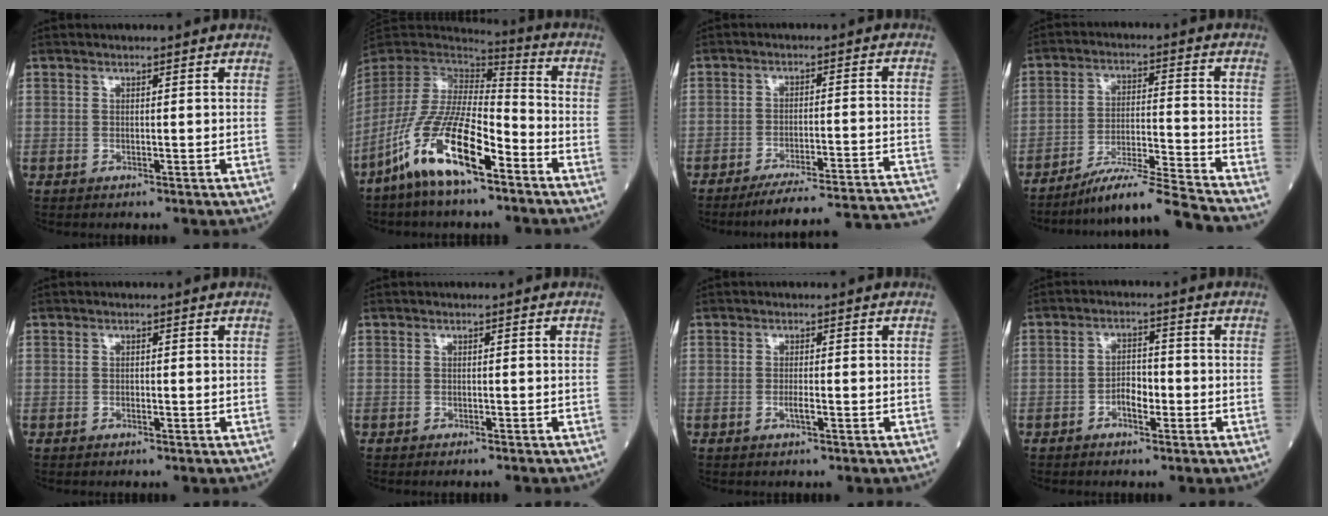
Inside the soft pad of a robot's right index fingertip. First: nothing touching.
{"total": 15.4, "force": [-8.8, 3.4, 12.1], "torque": [-0.244, -0.017, -0.168]}
{"total": 23.6, "force": [-22.1, -1.2, 8.0], "torque": [-0.040, -0.015, -0.283]}
{"total": 12.0, "force": [-11.1, -2.6, 3.8], "torque": [-0.051, 0.004, -0.193]}
{"total": 0.6, "force": [-0.3, 0.2, 0.5], "torque": [-0.011, 0.000, -0.006]}
{"total": 1.7, "force": [-1.5, 0.0, 0.8], "torque": [-0.010, -0.001, -0.018]}
{"total": 1.4, "force": [-0.6, 0.1, 1.3], "torque": [-0.027, -0.001, -0.011]}
{"total": 3.5, "force": [-1.5, 1.6, 2.7], "torque": [-0.043, 0.007, -0.029]}